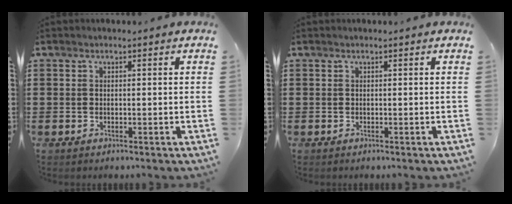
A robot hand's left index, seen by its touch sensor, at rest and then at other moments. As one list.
[{"total": 0.0}]